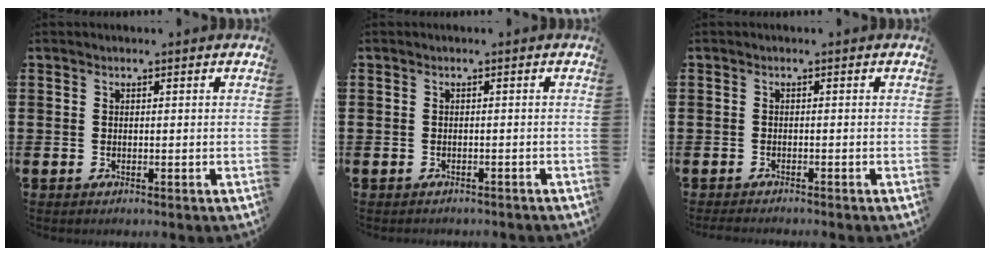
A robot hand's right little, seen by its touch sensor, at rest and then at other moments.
{"total": 0.6, "force": [-0.6, 0.1, 0.0], "torque": [-0.002, -0.003, -0.012]}
{"total": 0.8, "force": [-0.8, -0.1, 0.3], "torque": [-0.005, -0.002, -0.016]}